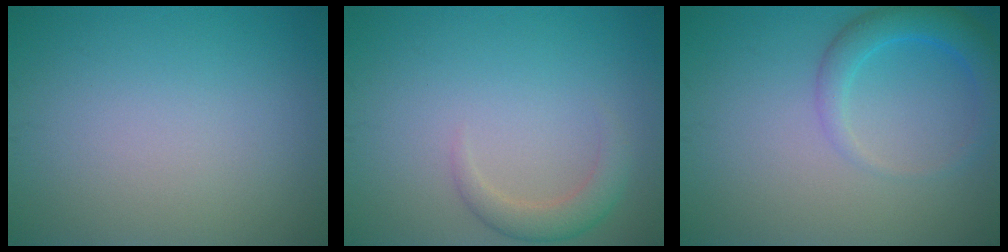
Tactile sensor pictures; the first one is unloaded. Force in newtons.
{"total": 2.4, "press": 2.3, "slide": 0.3}
{"total": 3.2, "press": 3.2, "slide": 0.3}